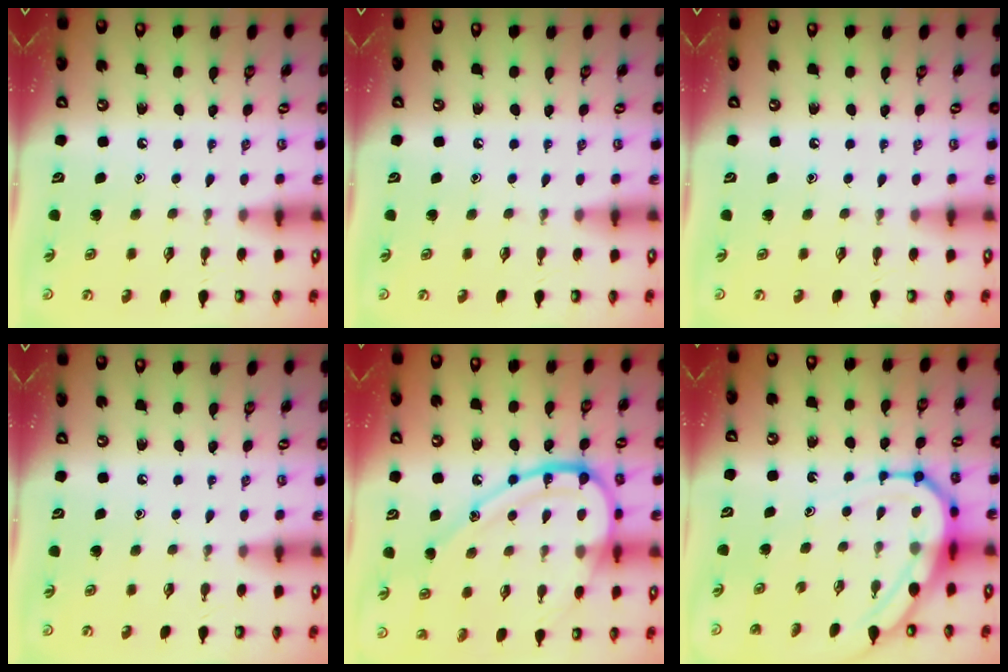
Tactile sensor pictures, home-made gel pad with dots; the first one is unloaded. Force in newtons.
{"total": 0.0}
{"total": 0.0}
{"total": 0.0}
{"total": 18.6, "press": 18.6, "slide": 1.6}
{"total": 10.7, "press": 10.7, "slide": 1.1}